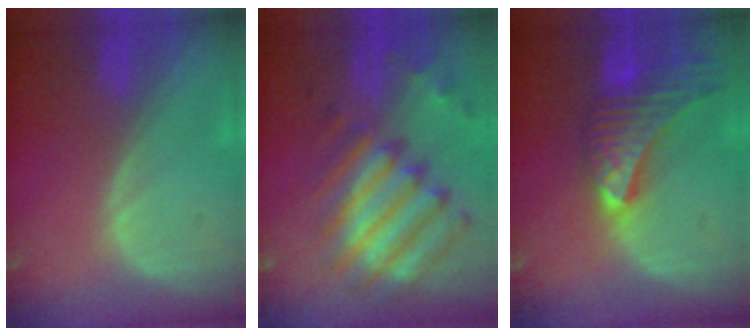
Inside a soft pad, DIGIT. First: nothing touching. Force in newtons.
{"total": 12.0, "press": 10.4, "slide": 6.0}
{"total": 9.7, "press": 8.6, "slide": 4.5}